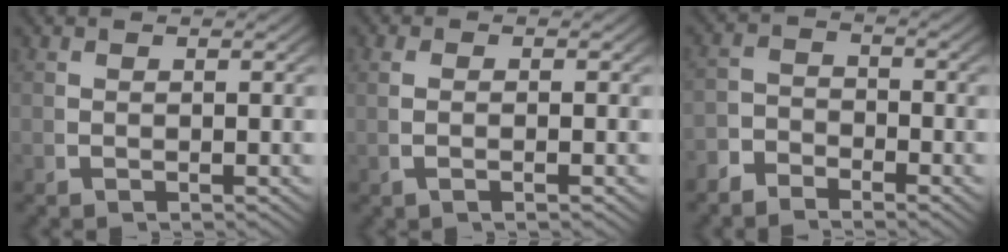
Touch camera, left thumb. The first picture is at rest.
{"total": 1.3, "force": [0.0, 0.2, 1.3], "torque": [-0.027, 0.010, -0.002]}
{"total": 2.6, "force": [-2.2, 1.2, 0.4], "torque": [0.014, -0.008, -0.047]}